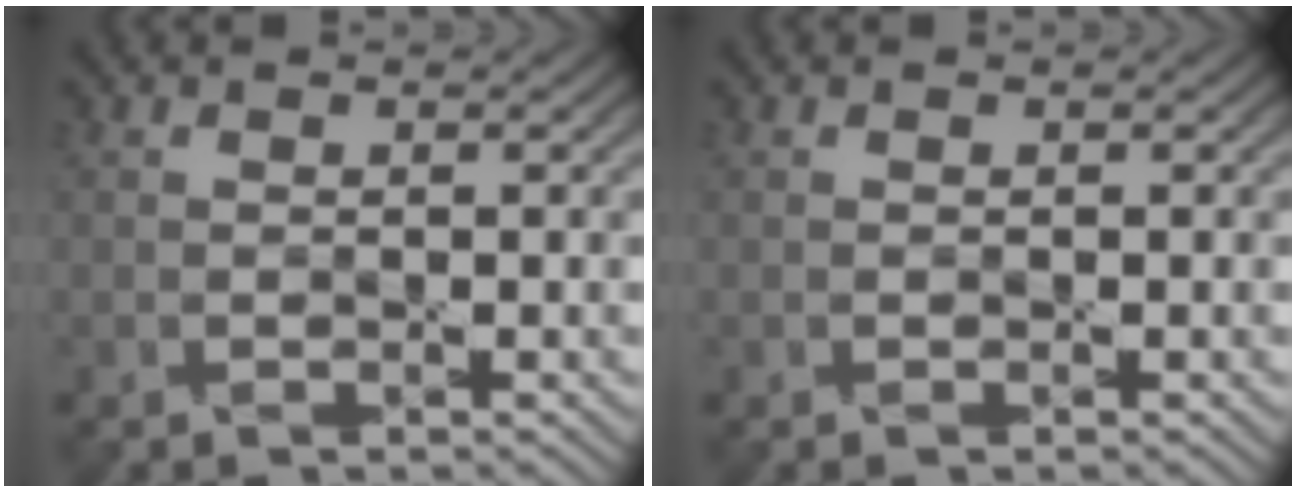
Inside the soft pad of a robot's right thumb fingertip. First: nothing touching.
{"total": 0.0}